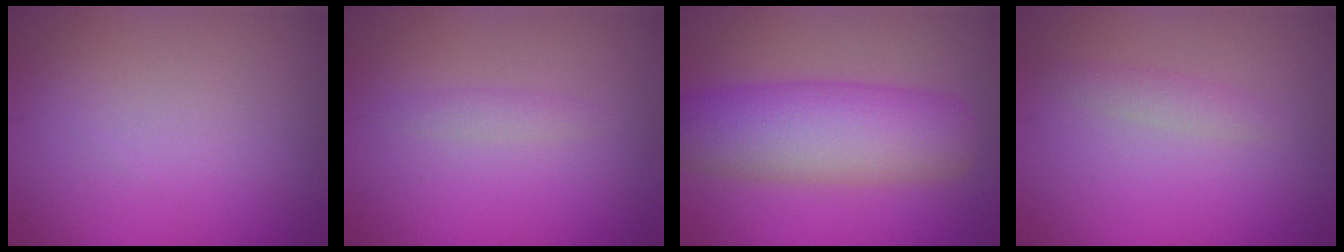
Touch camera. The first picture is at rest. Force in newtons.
{"total": 0.9, "press": 0.9, "slide": 0.0}
{"total": 7.6, "press": 7.6, "slide": 0.3}
{"total": 1.2, "press": 1.2, "slide": 0.0}